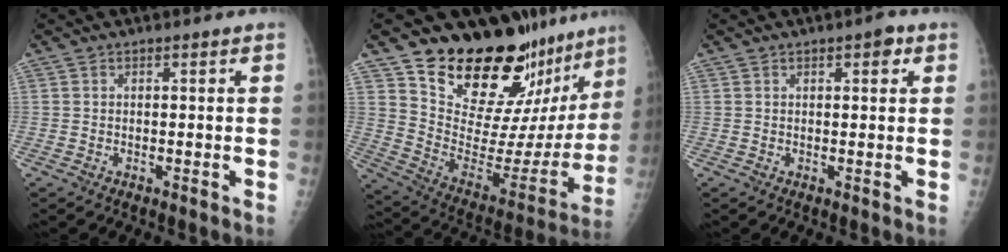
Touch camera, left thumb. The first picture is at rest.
{"total": 27.0, "force": [22.1, 9.9, 11.8], "torque": [-0.131, -0.162, 0.319]}
{"total": 2.3, "force": [1.1, 0.9, 1.8], "torque": [-0.017, -0.001, 0.012]}